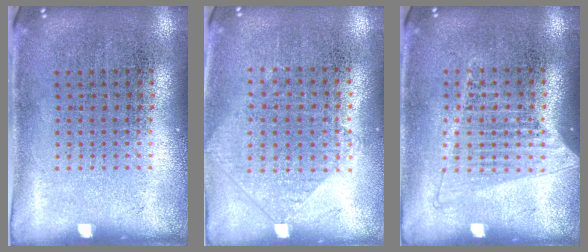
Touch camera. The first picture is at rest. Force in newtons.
{"total": 0.9, "press": 0.8, "slide": 0.3}
{"total": 1.2, "press": 1.1, "slide": 0.5}